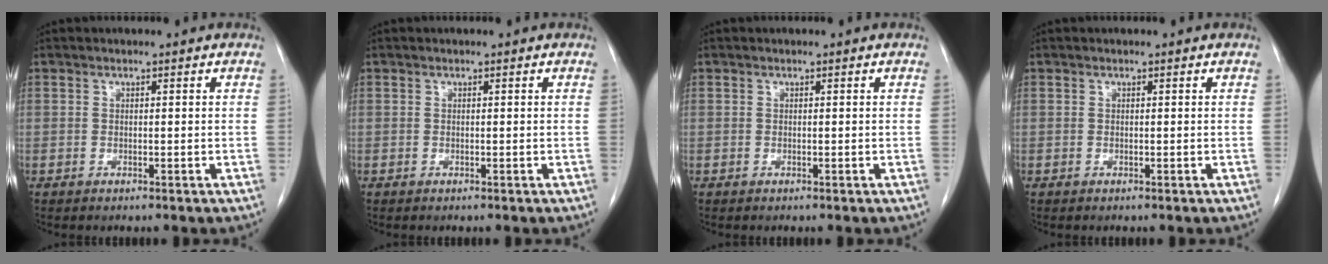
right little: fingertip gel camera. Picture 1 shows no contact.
{"total": 0.0}
{"total": 0.0}
{"total": 0.0}